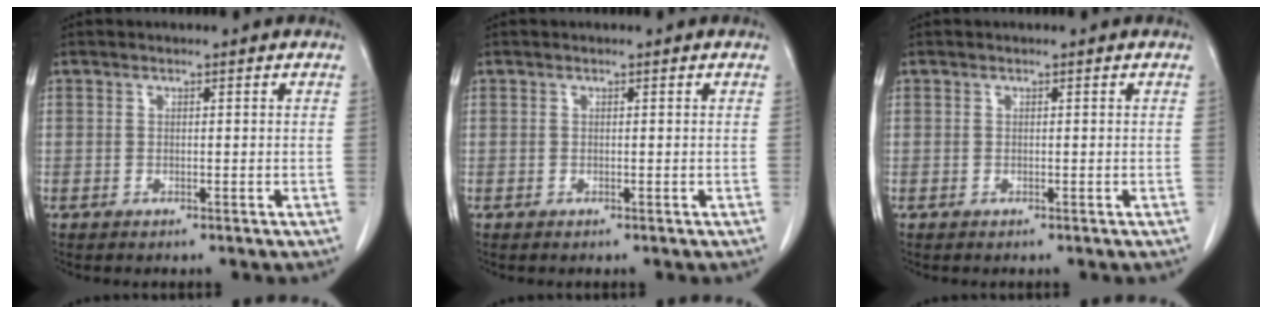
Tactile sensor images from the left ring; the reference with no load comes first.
{"total": 0.0}
{"total": 0.0}